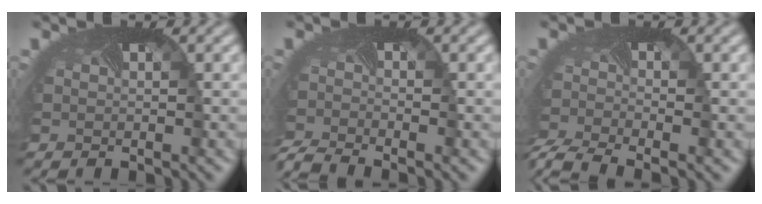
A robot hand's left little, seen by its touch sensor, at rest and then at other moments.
{"total": 3.6, "force": [-3.5, 0.2, 0.8], "torque": [-0.023, -0.025, -0.074]}
{"total": 5.4, "force": [-4.6, 1.5, 2.4], "torque": [-0.063, -0.040, -0.079]}